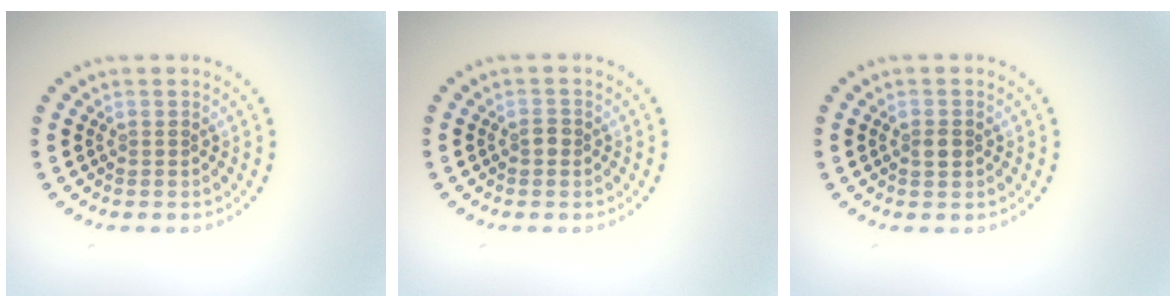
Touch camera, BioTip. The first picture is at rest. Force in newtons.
{"total": 0.9, "press": 0.9, "slide": 0.1}
{"total": 1.2, "press": 1.2, "slide": 0.2}